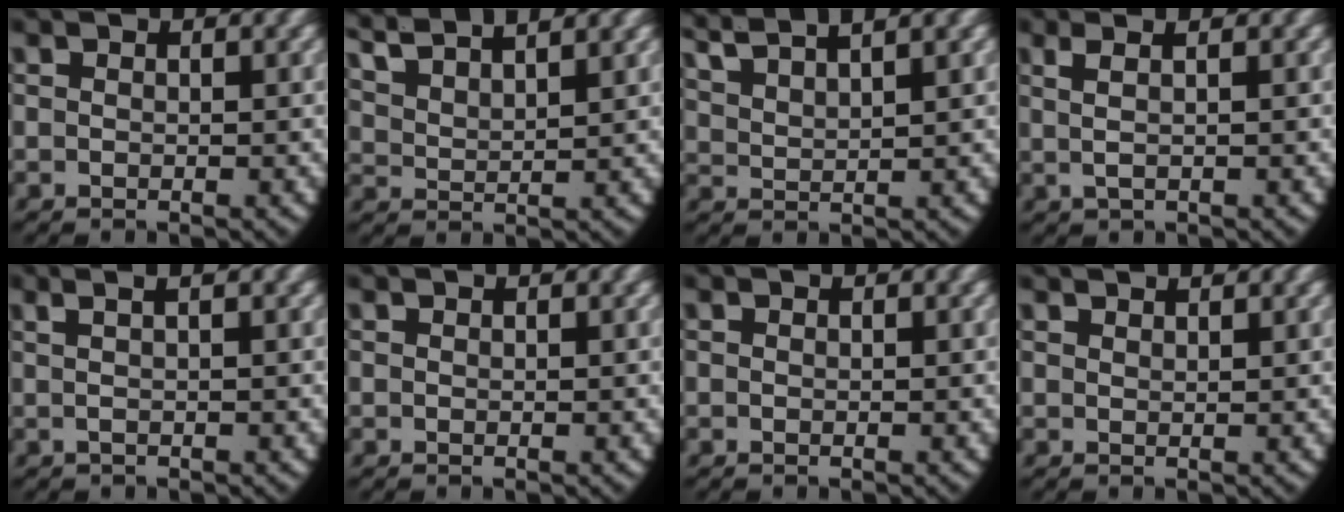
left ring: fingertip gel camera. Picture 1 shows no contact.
{"total": 4.6, "force": [3.8, 1.6, 2.1], "torque": [-0.061, 0.000, 0.073]}
{"total": 4.5, "force": [3.9, 1.0, 2.0], "torque": [-0.054, 0.005, 0.076]}
{"total": 2.5, "force": [1.0, 0.9, 2.2], "torque": [-0.041, 0.007, 0.016]}
{"total": 2.9, "force": [1.5, 0.7, 2.3], "torque": [-0.026, 0.020, 0.017]}
{"total": 0.0}
{"total": 0.0}
{"total": 1.6, "force": [1.4, -0.7, 0.0], "torque": [0.003, -0.003, 0.030]}